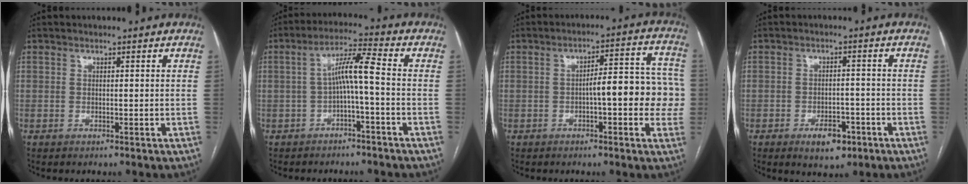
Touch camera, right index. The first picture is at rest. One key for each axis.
{"total": 6.3, "fx": -1.0, "fy": 0.1, "fz": 6.2, "tx": -0.110, "ty": 0.027, "tz": -0.017}
{"total": 11.0, "fx": -1.3, "fy": 3.1, "fz": 10.5, "tx": -0.126, "ty": 0.037, "tz": -0.017}
{"total": 5.5, "fx": -3.0, "fy": 2.8, "fz": 3.6, "tx": -0.051, "ty": 0.003, "tz": -0.039}